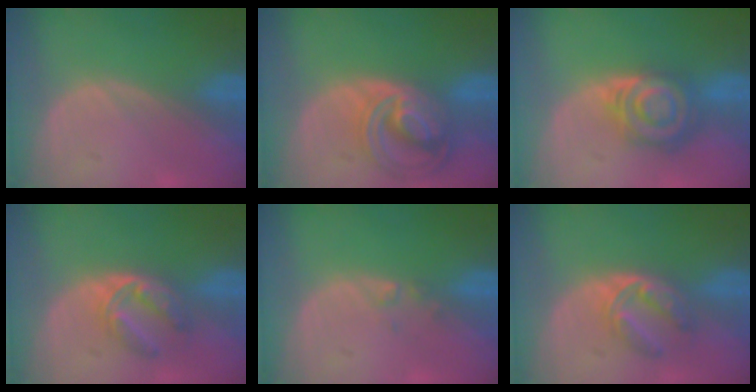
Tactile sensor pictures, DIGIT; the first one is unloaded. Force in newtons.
{"total": 8.7, "press": 7.5, "slide": 4.4}
{"total": 8.0, "press": 7.0, "slide": 3.8}
{"total": 5.3, "press": 5.1, "slide": 1.3}
{"total": 0.9, "press": 0.9, "slide": 0.1}
{"total": 5.3, "press": 5.1, "slide": 1.3}